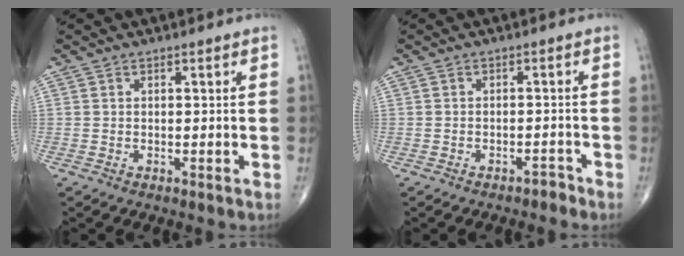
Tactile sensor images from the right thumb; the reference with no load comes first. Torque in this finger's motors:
{"motor_torque": [0.41, 0.35, -0.14, -0.07, -0.02]}